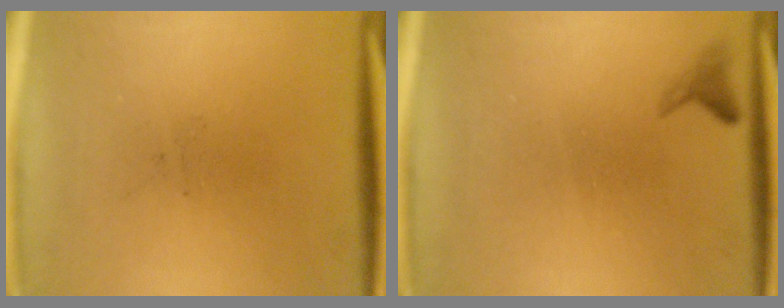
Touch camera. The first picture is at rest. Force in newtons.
{"total": 1.0}